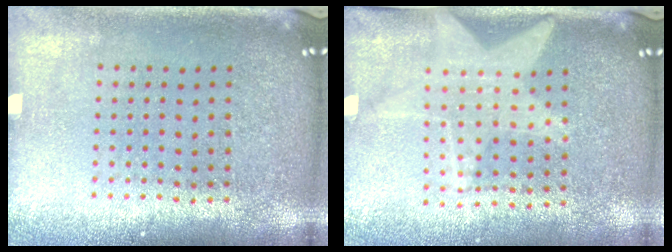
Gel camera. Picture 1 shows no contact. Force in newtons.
{"total": 1.4, "press": 1.4, "slide": 0.2}